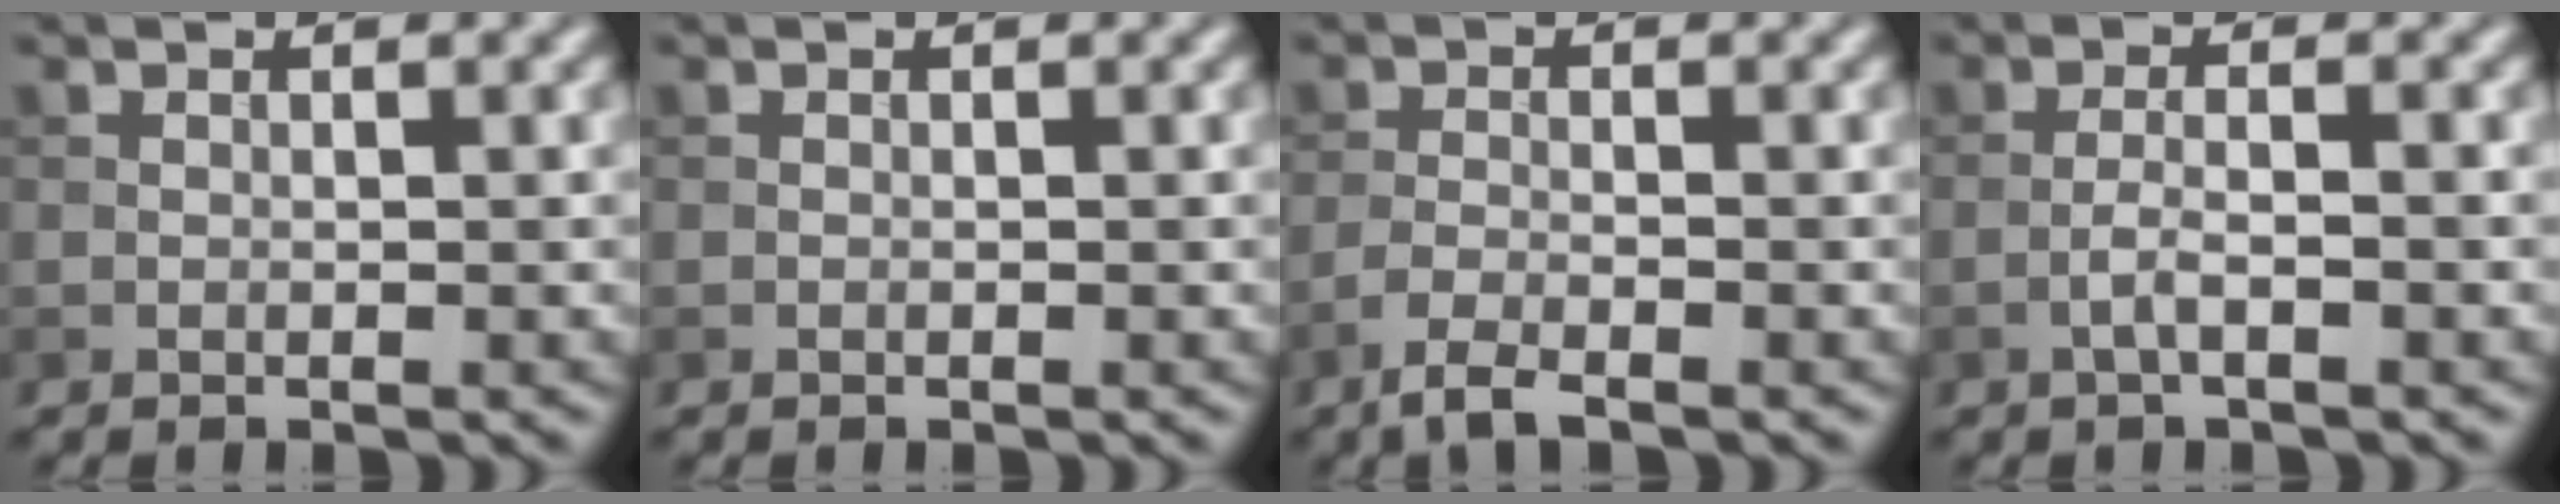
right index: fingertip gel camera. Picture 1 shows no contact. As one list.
[{"total": 0.0}, {"total": 2.8, "force": [-2.1, 0.6, 1.8], "torque": [-0.042, -0.004, -0.050]}, {"total": 2.0, "force": [-0.9, 0.4, 1.7], "torque": [-0.037, 0.006, -0.021]}]